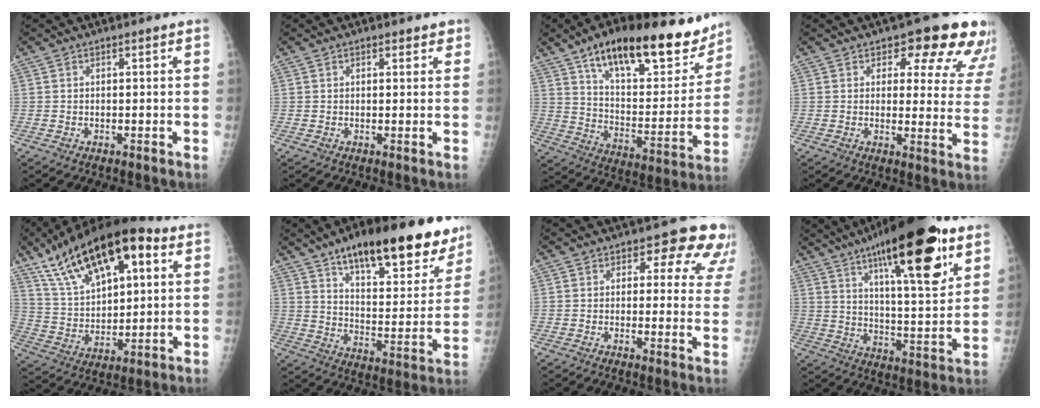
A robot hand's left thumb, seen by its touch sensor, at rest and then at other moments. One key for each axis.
{"total": 1.6, "fx": 1.1, "fy": 1.0, "fz": 0.6, "tx": 0.007, "ty": -0.004, "tz": 0.008}
{"total": 26.4, "fx": 18.1, "fy": 9.9, "fz": 16.5, "tx": -0.203, "ty": -0.061, "tz": 0.280}
{"total": 15.0, "fx": 10.2, "fy": 7.0, "fz": 8.4, "tx": -0.039, "ty": -0.048, "tz": 0.097}
{"total": 22.1, "fx": 11.1, "fy": 9.9, "fz": 16.4, "tx": -0.257, "ty": -0.015, "tz": 0.199}
{"total": 25.6, "fx": 17.3, "fy": 9.4, "fz": 16.3, "tx": -0.186, "ty": -0.060, "tz": 0.252}
{"total": 10.8, "fx": 7.3, "fy": 6.0, "fz": 5.4, "tx": -0.003, "ty": -0.028, "tz": 0.062}
{"total": 25.9, "fx": 14.3, "fy": 7.2, "fz": 20.4, "tx": -0.296, "ty": -0.043, "tz": 0.223}